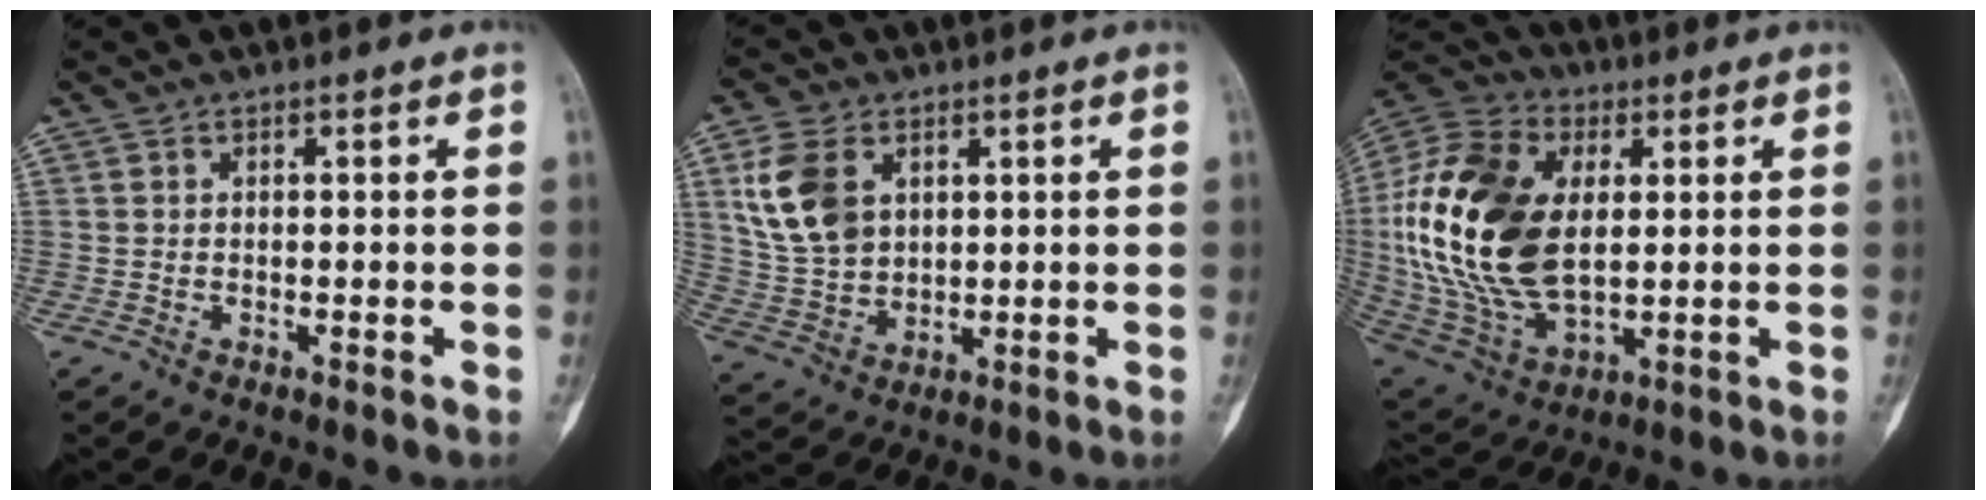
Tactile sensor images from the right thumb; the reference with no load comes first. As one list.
[{"total": 11.5, "force": [3.9, 7.8, 7.4], "torque": [-0.138, -0.011, 0.088]}, {"total": 25.3, "force": [2.9, 15.4, 19.9], "torque": [-0.407, -0.013, 0.055]}]